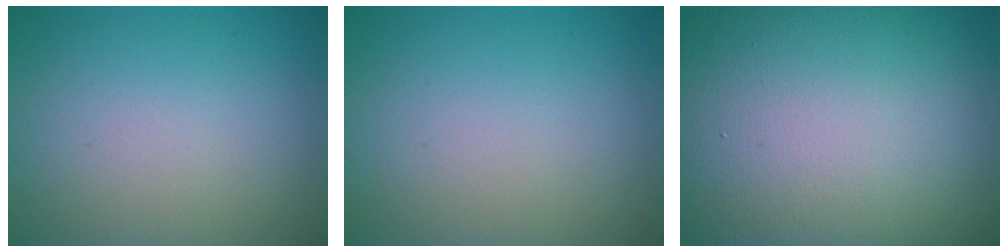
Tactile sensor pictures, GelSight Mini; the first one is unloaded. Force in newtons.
{"total": 0.0}
{"total": 24.0, "press": 24.0, "slide": 1.2}